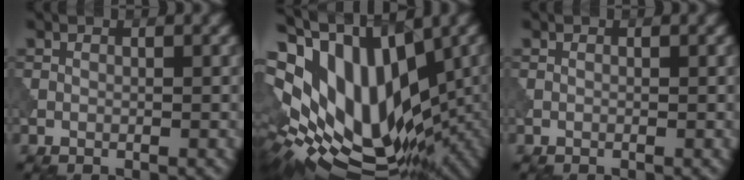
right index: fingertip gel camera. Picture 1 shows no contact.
{"total": 17.6, "force": [3.5, 10.0, 14.0], "torque": [-0.226, -0.009, 0.105]}
{"total": 0.0}